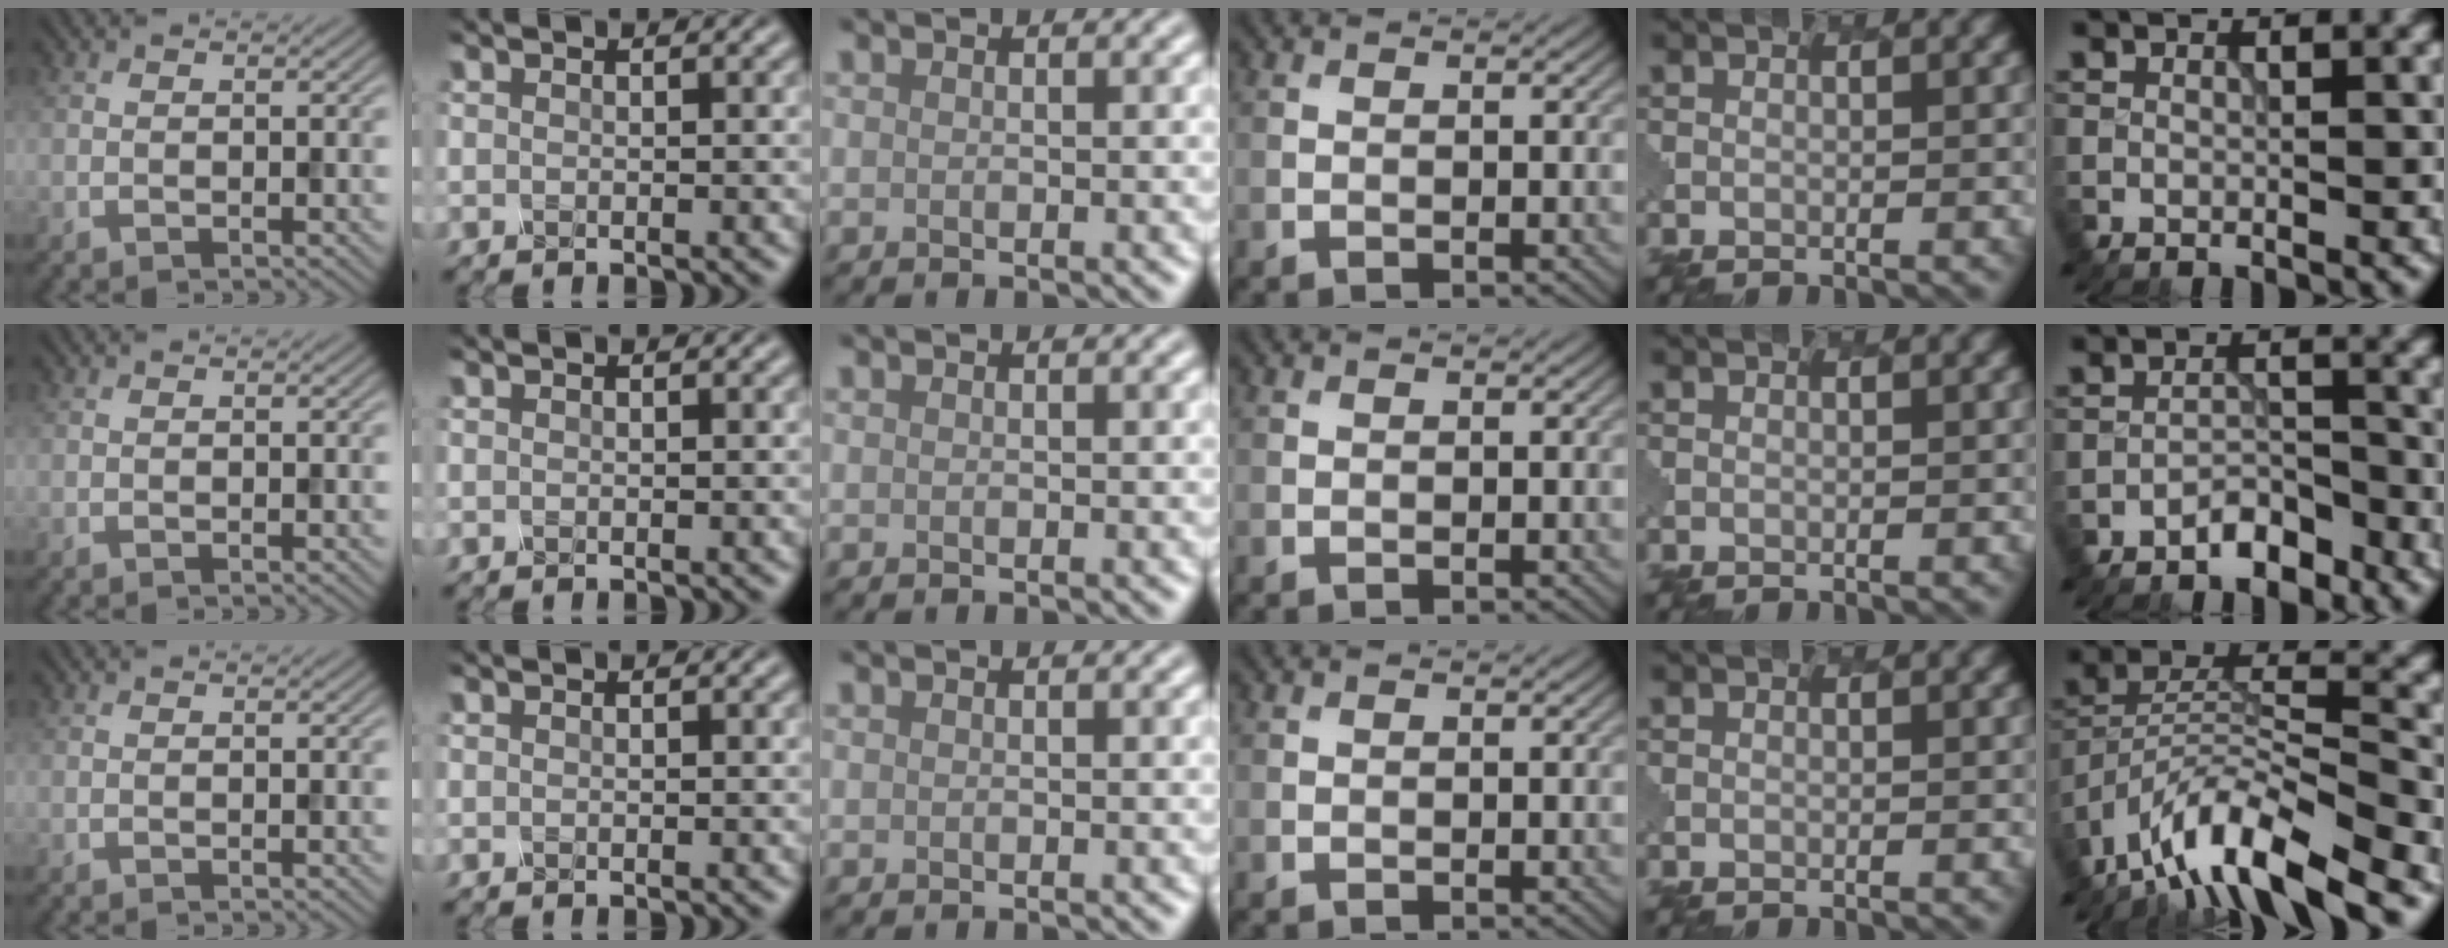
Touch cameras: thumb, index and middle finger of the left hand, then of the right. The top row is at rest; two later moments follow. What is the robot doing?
{"motion": "dispense", "object": "dispenser bottle"}